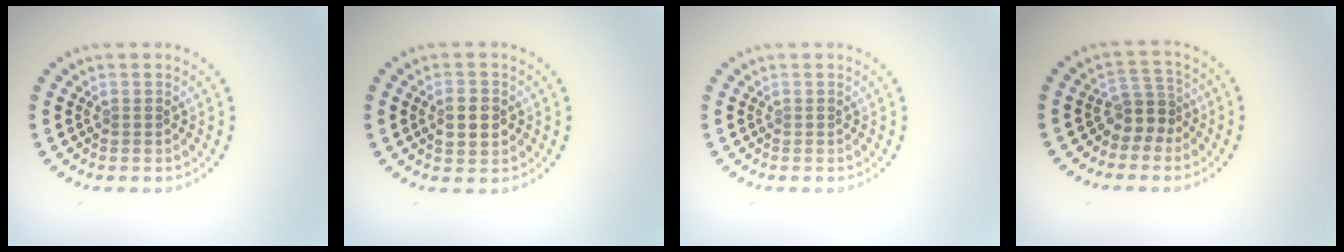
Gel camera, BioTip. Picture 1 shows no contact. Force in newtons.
{"total": 2.9, "press": 2.9, "slide": 0.2}
{"total": 0.0}
{"total": 2.6, "press": 1.9, "slide": 1.8}